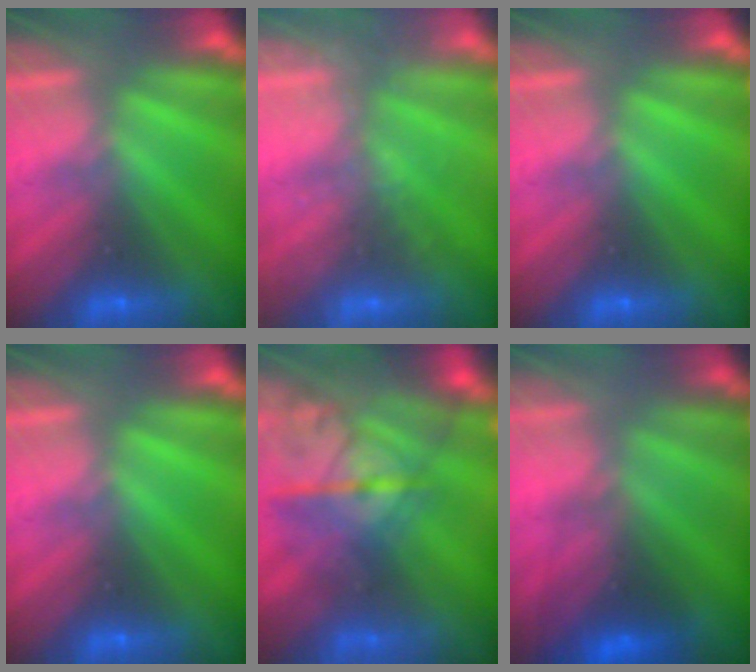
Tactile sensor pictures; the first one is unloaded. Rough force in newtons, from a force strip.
{"total": 1.9}
{"total": 0.0}
{"total": 0.0}
{"total": 7.8}
{"total": 2.2}